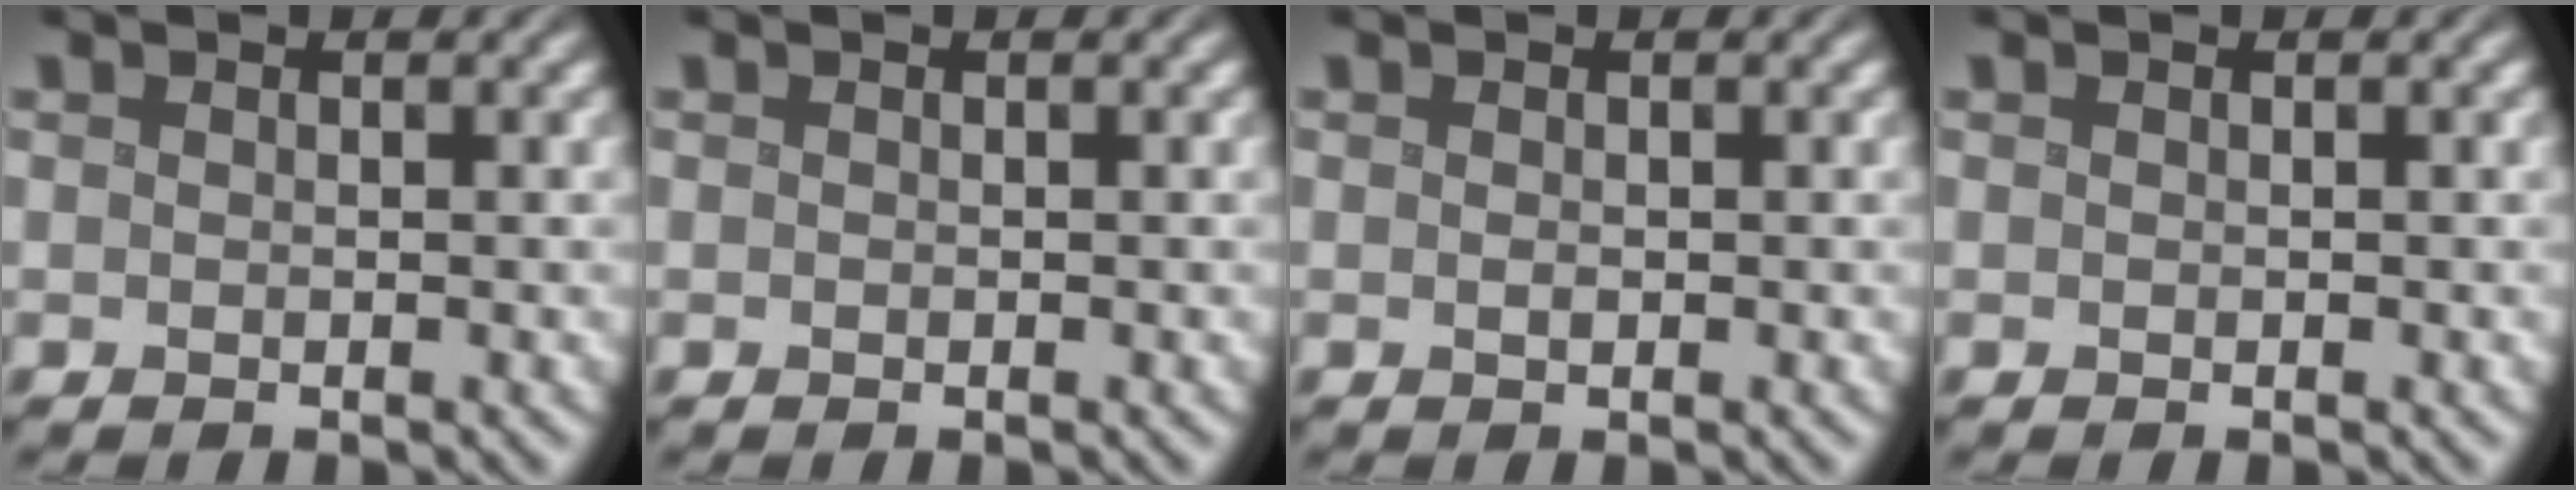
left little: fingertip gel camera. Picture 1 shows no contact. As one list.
[{"total": 0.0}, {"total": 0.0}, {"total": 0.0}]